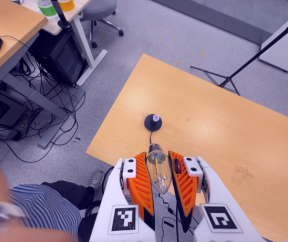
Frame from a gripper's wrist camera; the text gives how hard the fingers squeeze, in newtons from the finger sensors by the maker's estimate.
{"total": 22.5, "left": 25.2, "right": 19.8}